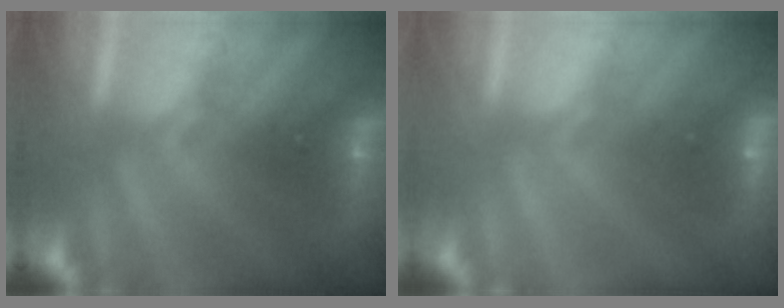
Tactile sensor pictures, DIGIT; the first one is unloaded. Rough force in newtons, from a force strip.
{"total": 2.0}